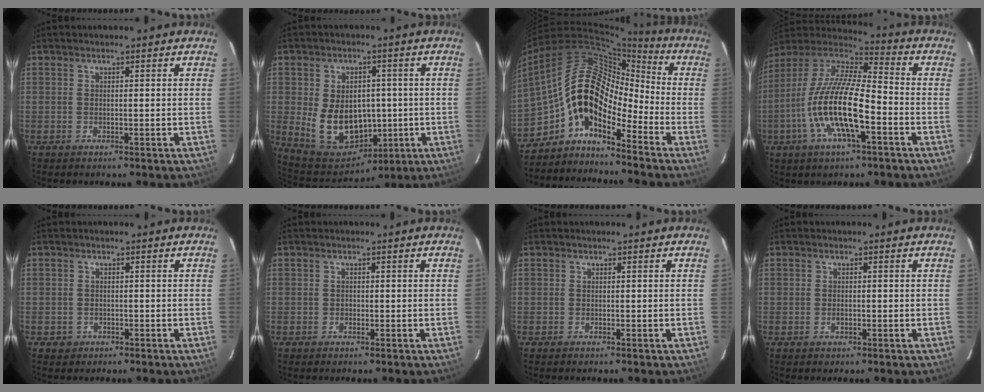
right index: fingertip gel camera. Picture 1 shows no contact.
{"total": 14.8, "force": [-1.3, 10.9, 9.9], "torque": [-0.210, -0.003, 0.010]}
{"total": 12.6, "force": [-6.8, 6.3, 8.5], "torque": [-0.125, 0.023, -0.146]}
{"total": 18.6, "force": [-6.2, 5.4, 16.7], "torque": [-0.324, -0.016, -0.123]}
{"total": 2.1, "force": [-0.6, 2.0, 0.2], "torque": [-0.003, 0.006, -0.005]}
{"total": 0.5, "force": [-0.2, 0.5, 0.0], "torque": [0.003, 0.000, -0.001]}
{"total": 0.0}
{"total": 1.1, "force": [-0.3, 0.8, 0.6], "torque": [-0.010, 0.002, -0.005]}